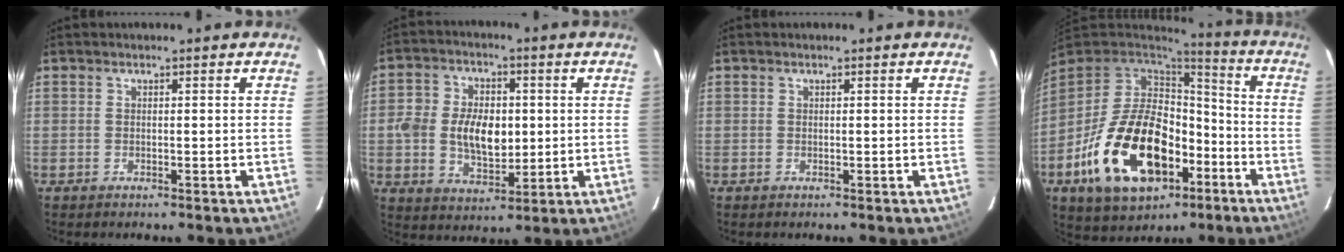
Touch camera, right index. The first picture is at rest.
{"total": 11.1, "force": [-0.2, 7.2, 8.5], "torque": [-0.168, 0.009, -0.001]}
{"total": 0.0}
{"total": 24.4, "force": [-9.1, 14.4, 17.5], "torque": [-0.361, -0.001, -0.133]}